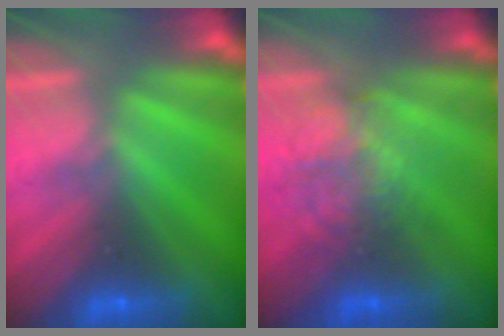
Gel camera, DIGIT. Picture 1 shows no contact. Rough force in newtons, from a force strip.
{"total": 2.1}